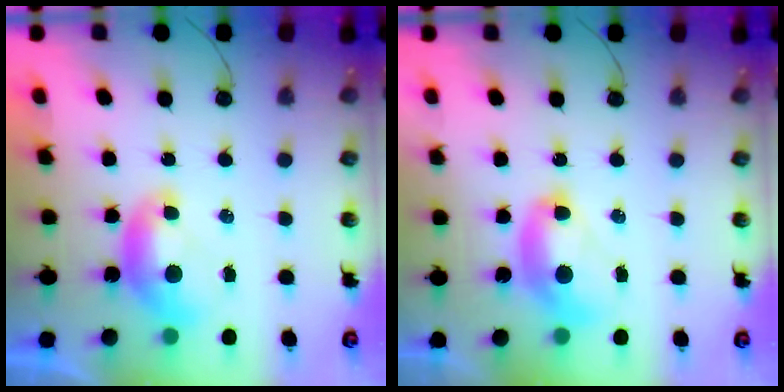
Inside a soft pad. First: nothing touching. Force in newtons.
{"total": 2.6, "press": 2.6, "slide": 0.1}